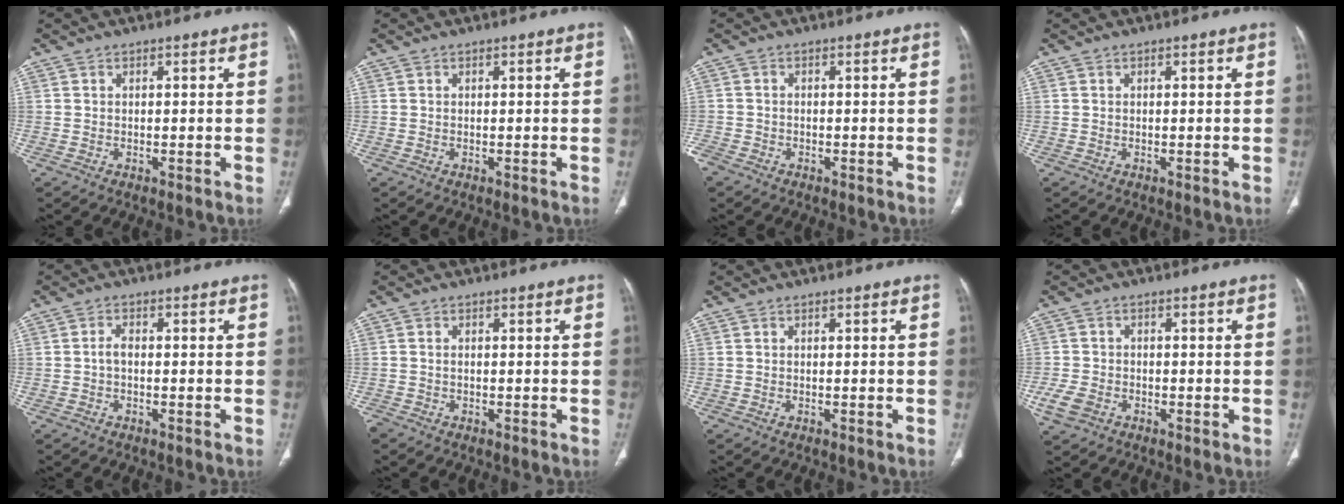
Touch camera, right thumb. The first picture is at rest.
{"total": 0.0}
{"total": 3.0, "force": [-2.1, 1.9, 1.1], "torque": [-0.029, 0.002, -0.040]}
{"total": 0.0}
{"total": 1.6, "force": [-0.3, 0.9, 1.4], "torque": [-0.024, 0.004, -0.010]}
{"total": 1.0, "force": [-0.4, 0.7, 0.5], "torque": [-0.009, 0.002, -0.007]}
{"total": 0.0}
{"total": 4.5, "force": [-1.9, 3.3, 2.5], "torque": [-0.056, 0.005, -0.032]}